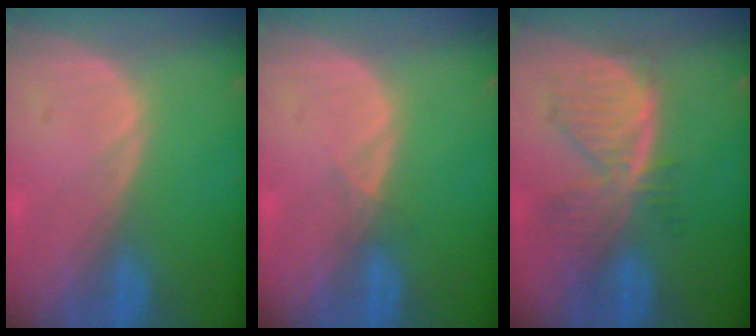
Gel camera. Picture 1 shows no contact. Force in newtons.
{"total": 0.7, "press": 0.7, "slide": 0.2}
{"total": 7.8, "press": 6.8, "slide": 3.7}